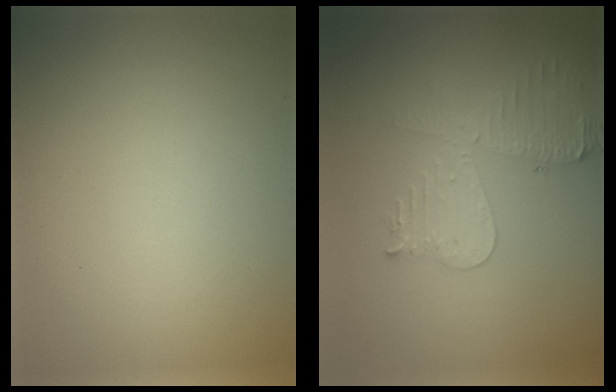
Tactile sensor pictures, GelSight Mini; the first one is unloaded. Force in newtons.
{"total": 4.4, "press": 3.8, "slide": 2.1}